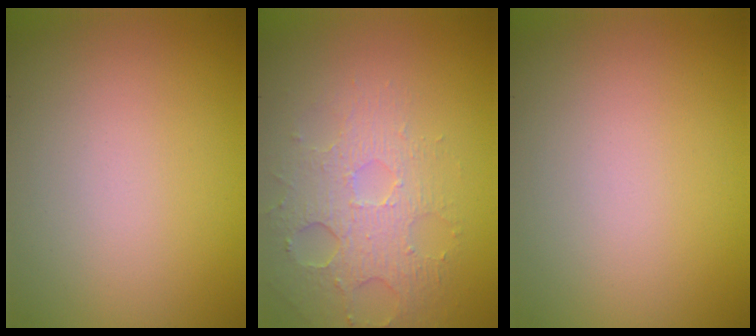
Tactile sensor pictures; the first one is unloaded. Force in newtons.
{"total": 3.6, "press": 3.3, "slide": 1.3}
{"total": 0.0}